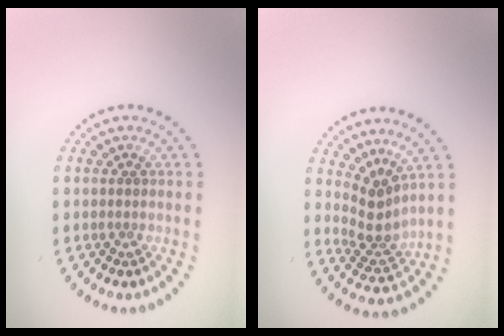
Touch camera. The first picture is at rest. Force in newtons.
{"total": 3.0, "press": 2.0, "slide": 2.3}